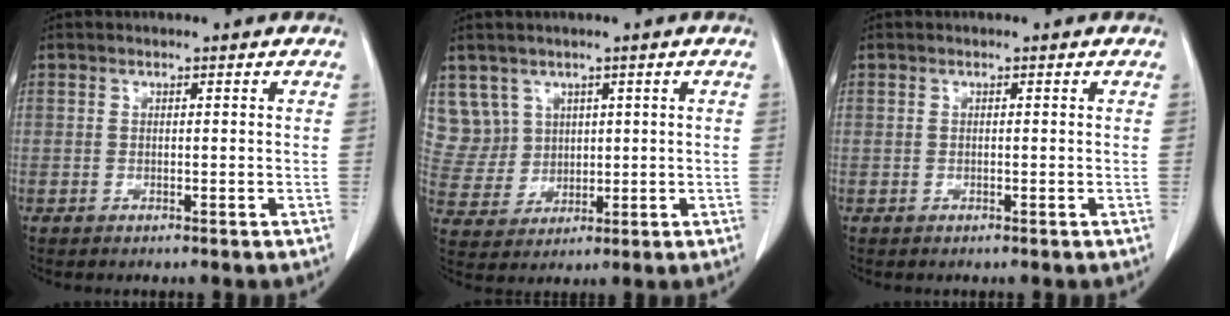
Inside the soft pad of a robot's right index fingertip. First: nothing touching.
{"total": 7.3, "force": [3.6, 6.3, -0.2], "torque": [-0.001, 0.022, 0.087]}
{"total": 0.0}